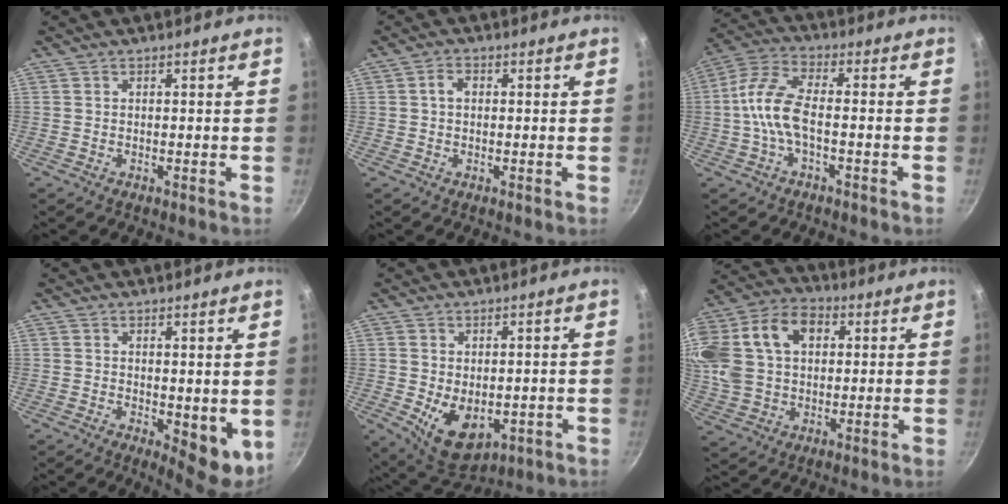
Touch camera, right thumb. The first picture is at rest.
{"total": 2.5, "force": [0.3, 1.8, 1.7], "torque": [-0.024, 0.006, 0.002]}
{"total": 11.9, "force": [-2.4, 5.4, 10.4], "torque": [-0.216, 0.037, -0.064]}
{"total": 6.4, "force": [0.7, 3.0, 5.6], "torque": [-0.061, -0.010, 0.018]}
{"total": 9.0, "force": [-1.2, 6.0, 6.6], "torque": [-0.091, -0.016, 0.004]}
{"total": 25.3, "force": [6.6, 18.1, 16.4], "torque": [-0.369, 0.043, 0.110]}